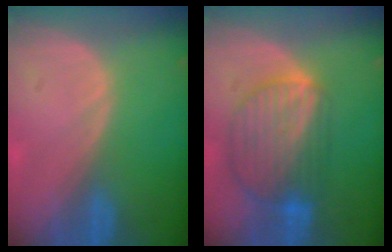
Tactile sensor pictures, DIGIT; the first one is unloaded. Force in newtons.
{"total": 9.3, "press": 7.9, "slide": 4.9}